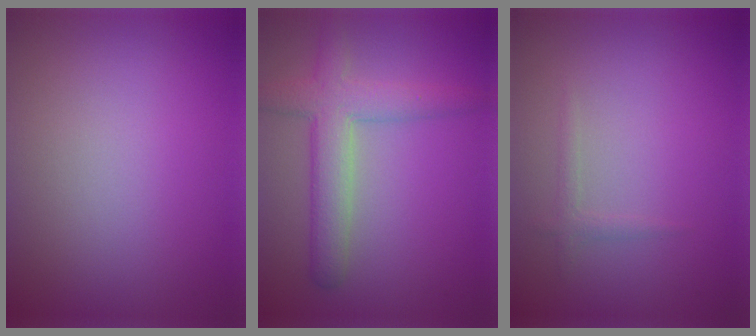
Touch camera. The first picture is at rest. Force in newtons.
{"total": 4.7, "press": 4.7, "slide": 0.2}
{"total": 0.9, "press": 0.9, "slide": 0.0}